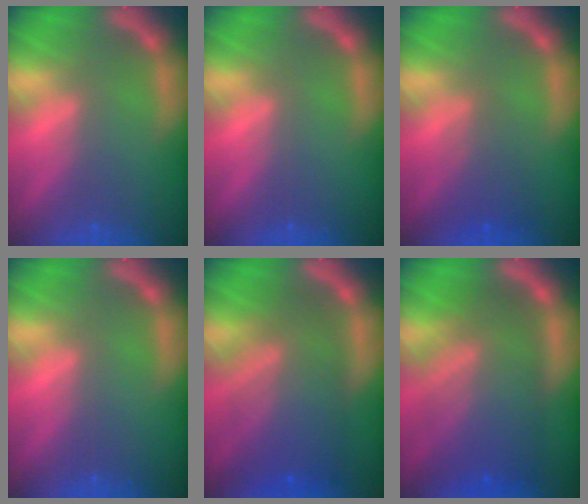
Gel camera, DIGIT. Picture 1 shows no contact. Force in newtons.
{"total": 0.0}
{"total": 2.9}
{"total": 0.0}
{"total": 9.1}
{"total": 10.0}